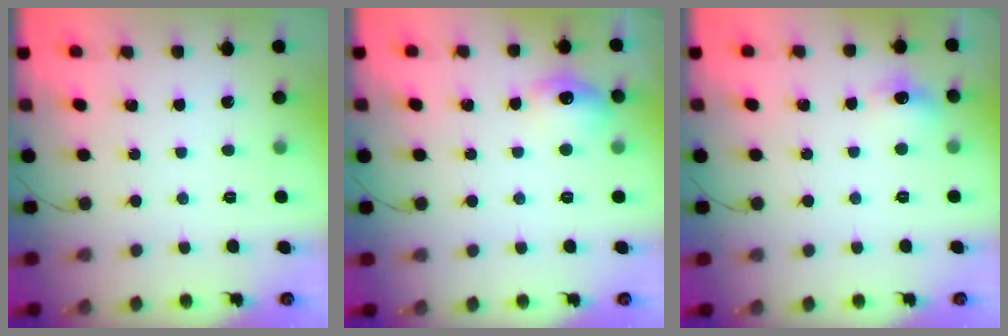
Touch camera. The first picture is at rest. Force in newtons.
{"total": 9.5, "press": 9.4, "slide": 0.9}
{"total": 7.1, "press": 6.9, "slide": 1.7}